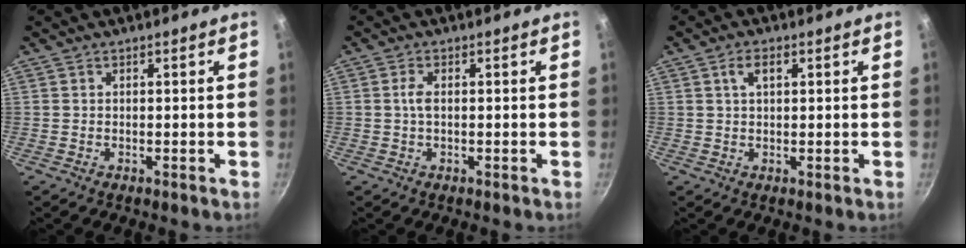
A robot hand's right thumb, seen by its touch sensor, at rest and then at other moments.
{"total": 2.1, "force": [0.1, 1.0, 1.8], "torque": [-0.042, 0.004, 0.001]}
{"total": 3.2, "force": [1.1, 1.7, 2.5], "torque": [-0.036, 0.005, 0.020]}